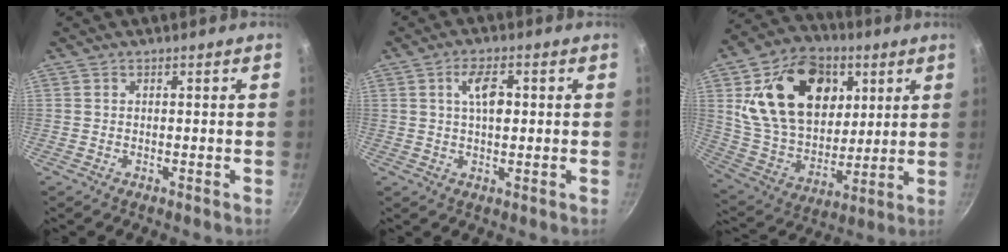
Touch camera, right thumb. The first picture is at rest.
{"total": 5.6, "force": [1.1, 2.6, 4.9], "torque": [-0.076, 0.005, 0.016]}
{"total": 25.5, "force": [8.1, 17.9, 16.3], "torque": [-0.251, -0.019, 0.145]}